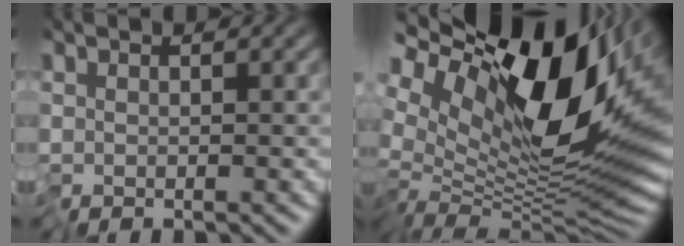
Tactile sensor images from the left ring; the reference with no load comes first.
{"total": 15.8, "force": [5.0, 7.0, 13.3], "torque": [-0.229, 0.018, 0.076]}